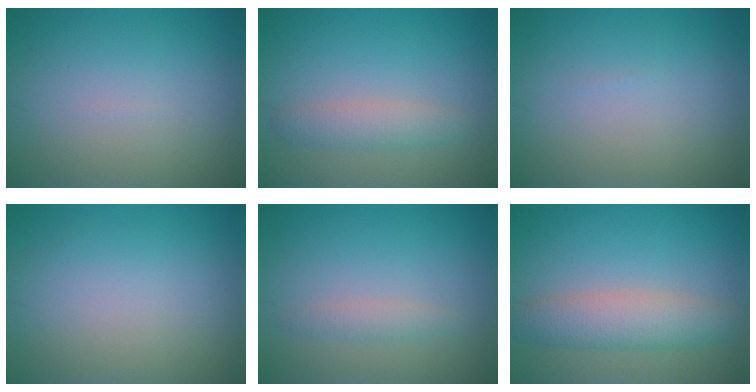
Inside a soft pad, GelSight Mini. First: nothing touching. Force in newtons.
{"total": 2.4, "press": 2.4, "slide": 0.0}
{"total": 0.0}
{"total": 0.0}
{"total": 1.2, "press": 1.2, "slide": 0.1}
{"total": 4.3, "press": 4.3, "slide": 0.1}